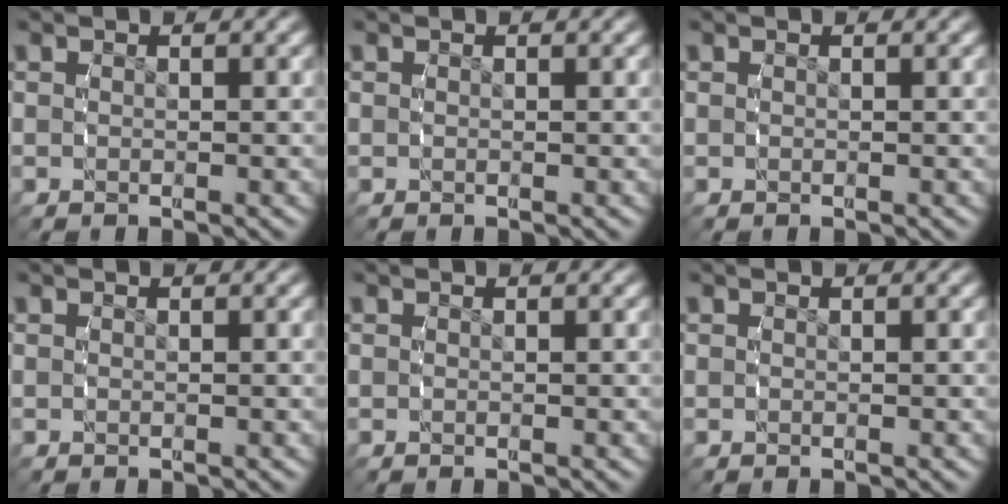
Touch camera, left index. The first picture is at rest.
{"total": 0.0}
{"total": 0.0}
{"total": 0.0}
{"total": 0.0}
{"total": 0.0}